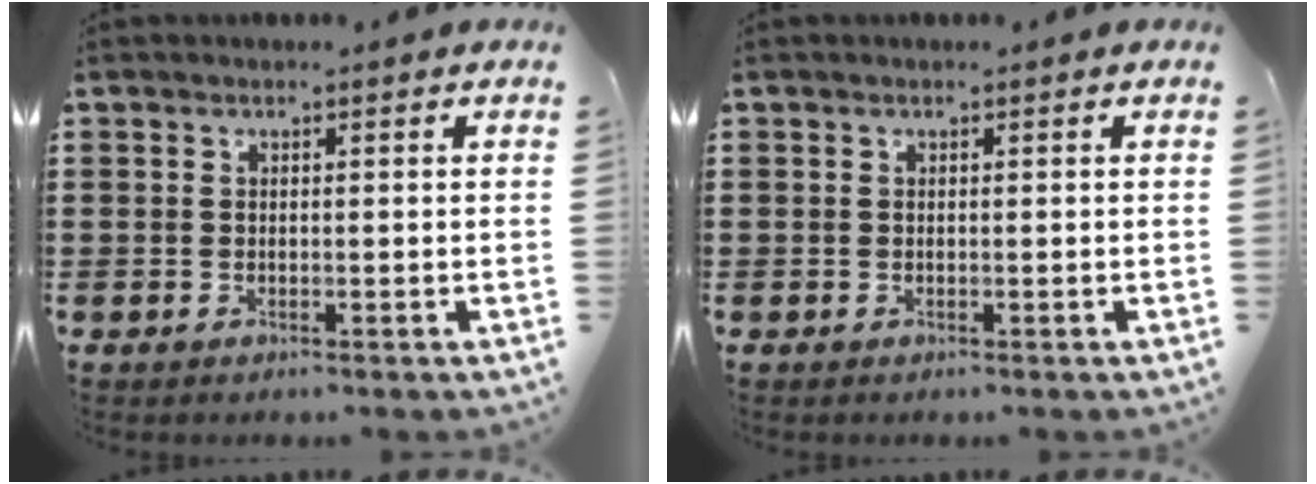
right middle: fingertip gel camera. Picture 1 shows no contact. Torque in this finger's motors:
{"motor_torque": [-2.14, 0.00, 0.06, -0.01]}